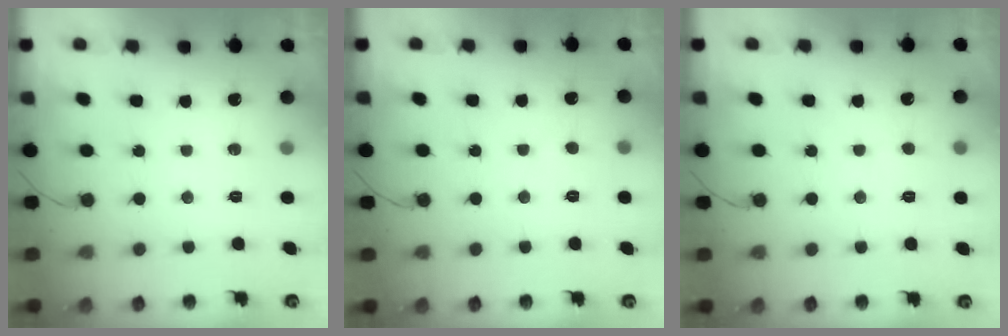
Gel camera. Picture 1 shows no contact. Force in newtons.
{"total": 1.8, "press": 1.8, "slide": 0.2}
{"total": 2.3, "press": 2.3, "slide": 0.2}